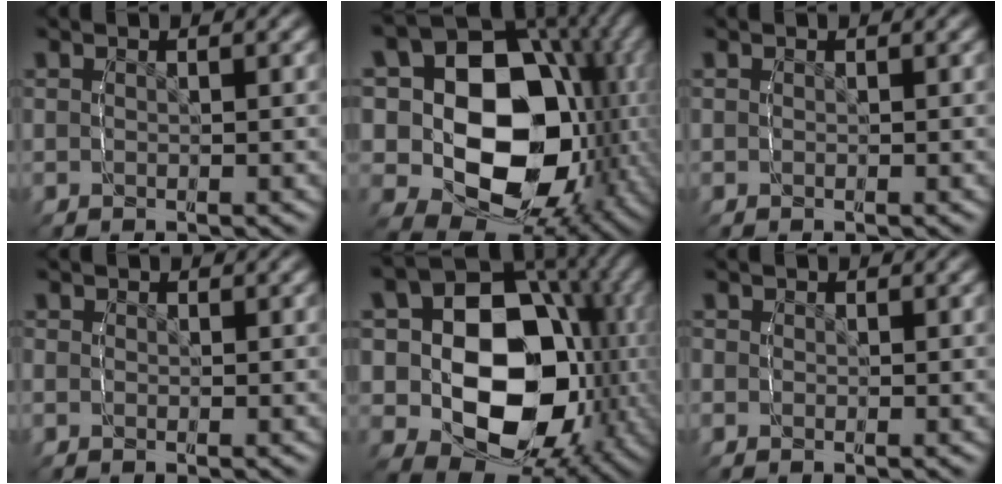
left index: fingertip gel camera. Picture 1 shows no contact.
{"total": 26.2, "force": [-3.2, 22.0, 13.8], "torque": [-0.298, -0.085, -0.052]}
{"total": 2.5, "force": [-0.8, 0.0, -2.4], "torque": [0.023, -0.003, -0.023]}
{"total": 2.9, "force": [-1.3, 0.3, -2.6], "torque": [0.023, -0.005, -0.033]}
{"total": 23.5, "force": [-3.2, 20.0, 11.8], "torque": [-0.263, -0.082, -0.050]}
{"total": 3.2, "force": [-1.5, 0.8, -2.8], "torque": [0.023, -0.009, -0.037]}